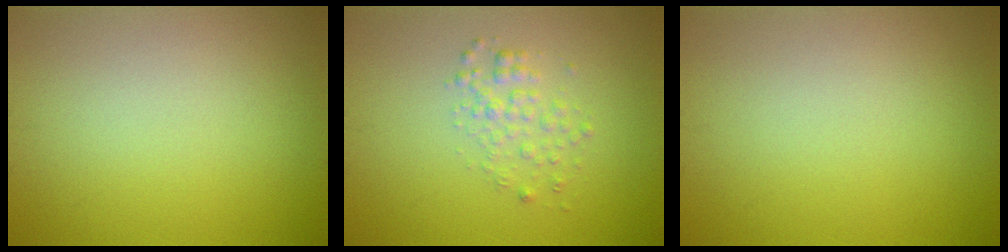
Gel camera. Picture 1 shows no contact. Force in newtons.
{"total": 1.7, "press": 1.7, "slide": 0.1}
{"total": 0.0}